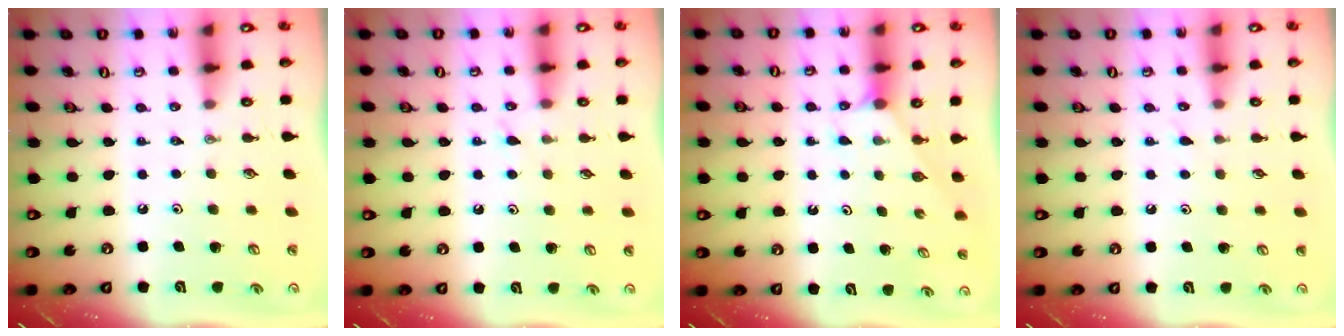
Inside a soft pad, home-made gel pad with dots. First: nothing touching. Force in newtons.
{"total": 6.1, "press": 6.1, "slide": 0.5}
{"total": 1.2, "press": 1.2, "slide": 0.2}
{"total": 4.7, "press": 4.6, "slide": 0.5}